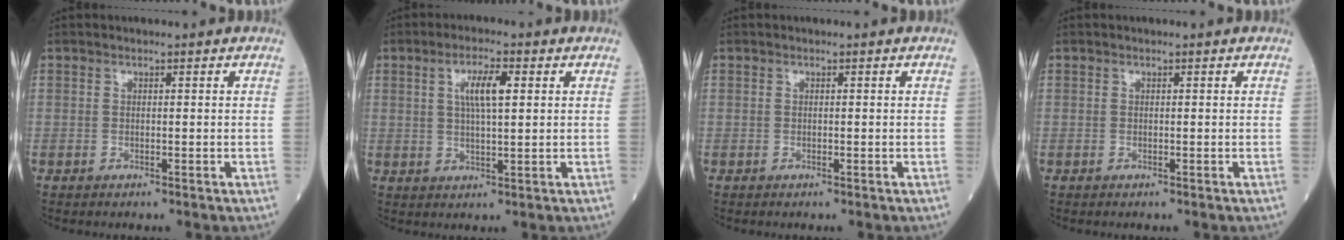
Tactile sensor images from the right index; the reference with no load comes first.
{"total": 5.4, "force": [1.6, 1.0, 5.0], "torque": [-0.096, 0.006, 0.030]}
{"total": 0.0}
{"total": 0.0}